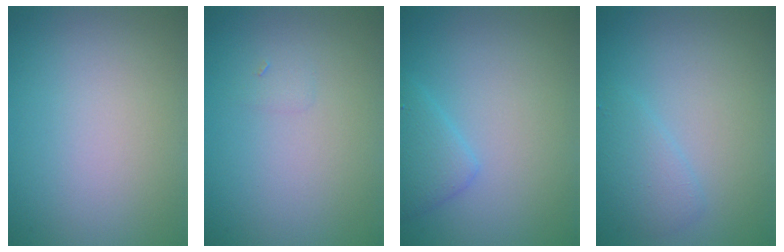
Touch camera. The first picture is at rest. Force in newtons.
{"total": 0.5, "press": 0.5, "slide": 0.1}
{"total": 2.4, "press": 2.4, "slide": 0.1}
{"total": 2.0, "press": 2.0, "slide": 0.1}